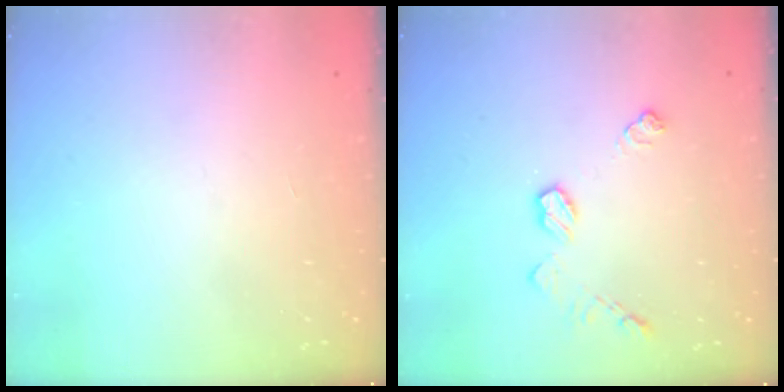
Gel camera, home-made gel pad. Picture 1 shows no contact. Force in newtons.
{"total": 7.9, "press": 7.9, "slide": 0.3}